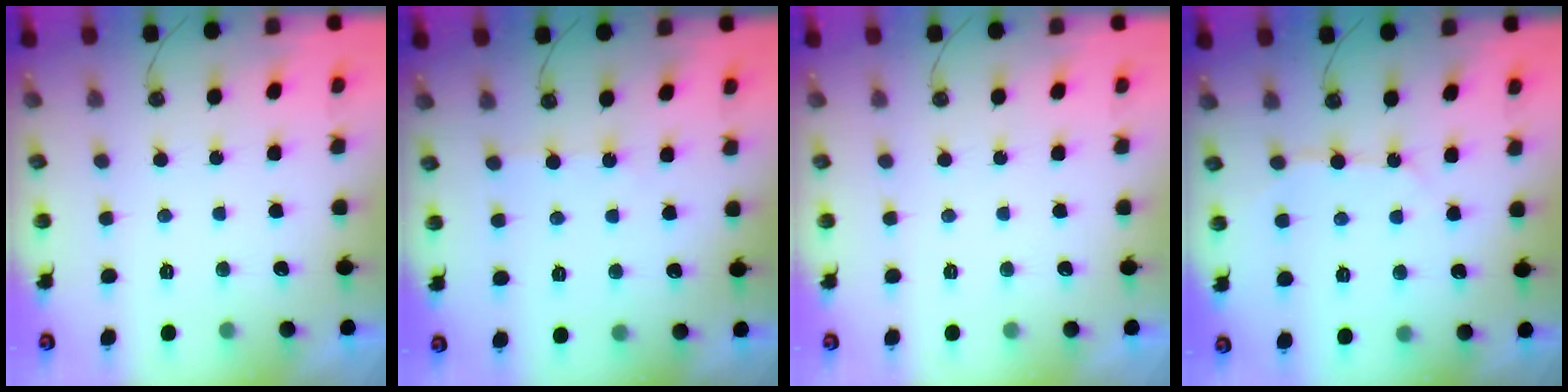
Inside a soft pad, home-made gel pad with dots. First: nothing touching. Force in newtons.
{"total": 2.7, "press": 2.7, "slide": 0.5}
{"total": 0.0}
{"total": 6.2, "press": 6.2, "slide": 0.5}